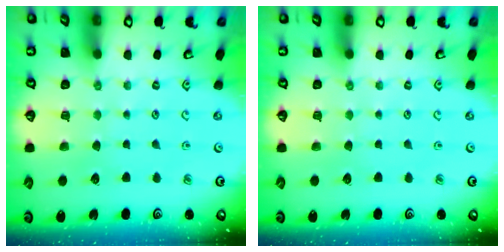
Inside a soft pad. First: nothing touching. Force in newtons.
{"total": 0.0}